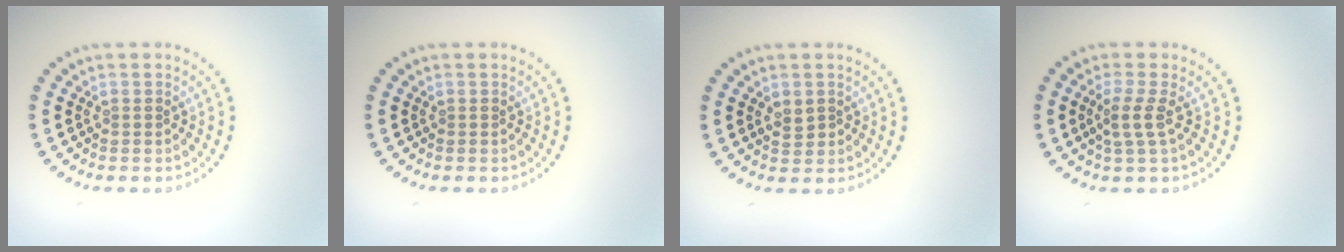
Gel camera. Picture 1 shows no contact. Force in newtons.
{"total": 0.0}
{"total": 1.5, "press": 1.4, "slide": 0.4}
{"total": 2.1, "press": 1.5, "slide": 1.4}